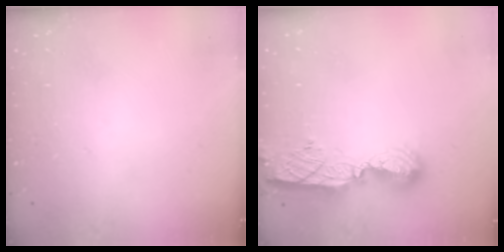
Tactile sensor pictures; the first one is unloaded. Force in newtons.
{"total": 10.0, "press": 10.0, "slide": 0.9}